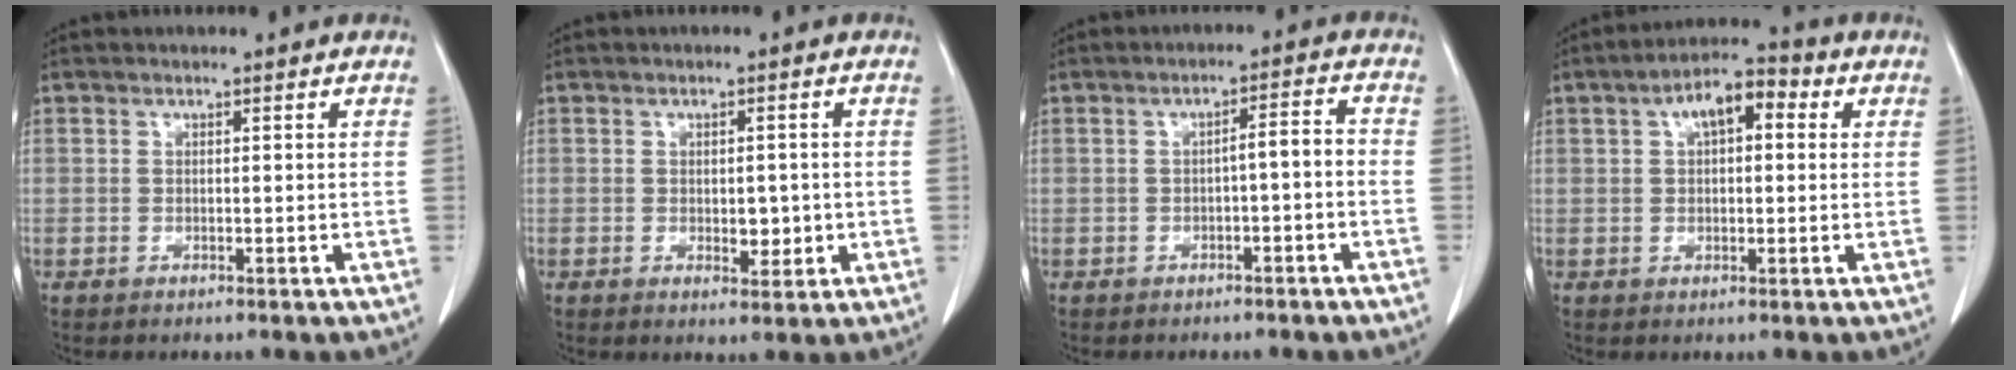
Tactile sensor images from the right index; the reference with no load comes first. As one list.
[{"total": 3.2, "force": [-0.4, 1.8, 2.6], "torque": [-0.032, -0.001, 0.002]}, {"total": 3.4, "force": [-1.2, 0.7, 3.2], "torque": [-0.043, 0.016, -0.016]}, {"total": 7.5, "force": [2.4, 3.3, 6.2], "torque": [-0.097, 0.037, 0.034]}]